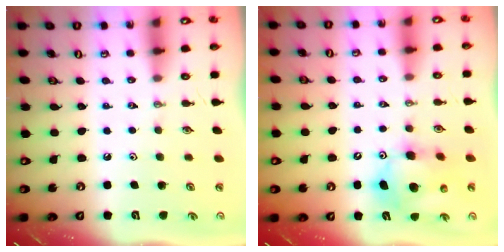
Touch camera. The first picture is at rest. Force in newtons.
{"total": 12.0, "press": 11.8, "slide": 2.6}